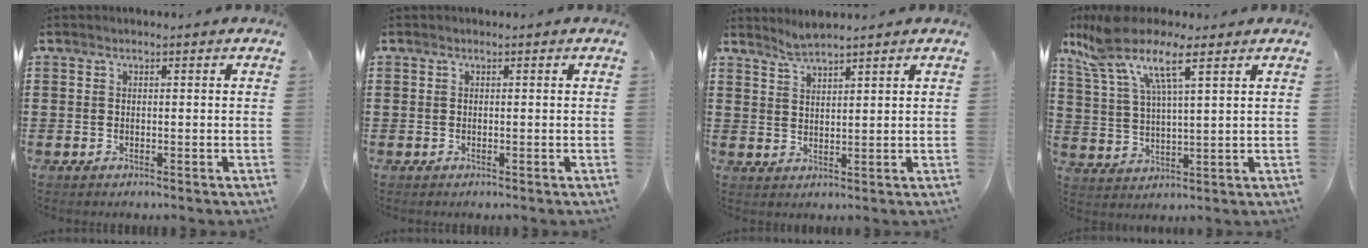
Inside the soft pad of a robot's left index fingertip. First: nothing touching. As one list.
[{"total": 0.0}, {"total": 2.3, "force": [2.3, -0.2, 0.3], "torque": [-0.013, 0.000, 0.045]}, {"total": 9.7, "force": [6.6, 1.7, 6.9], "torque": [-0.163, -0.019, 0.112]}]